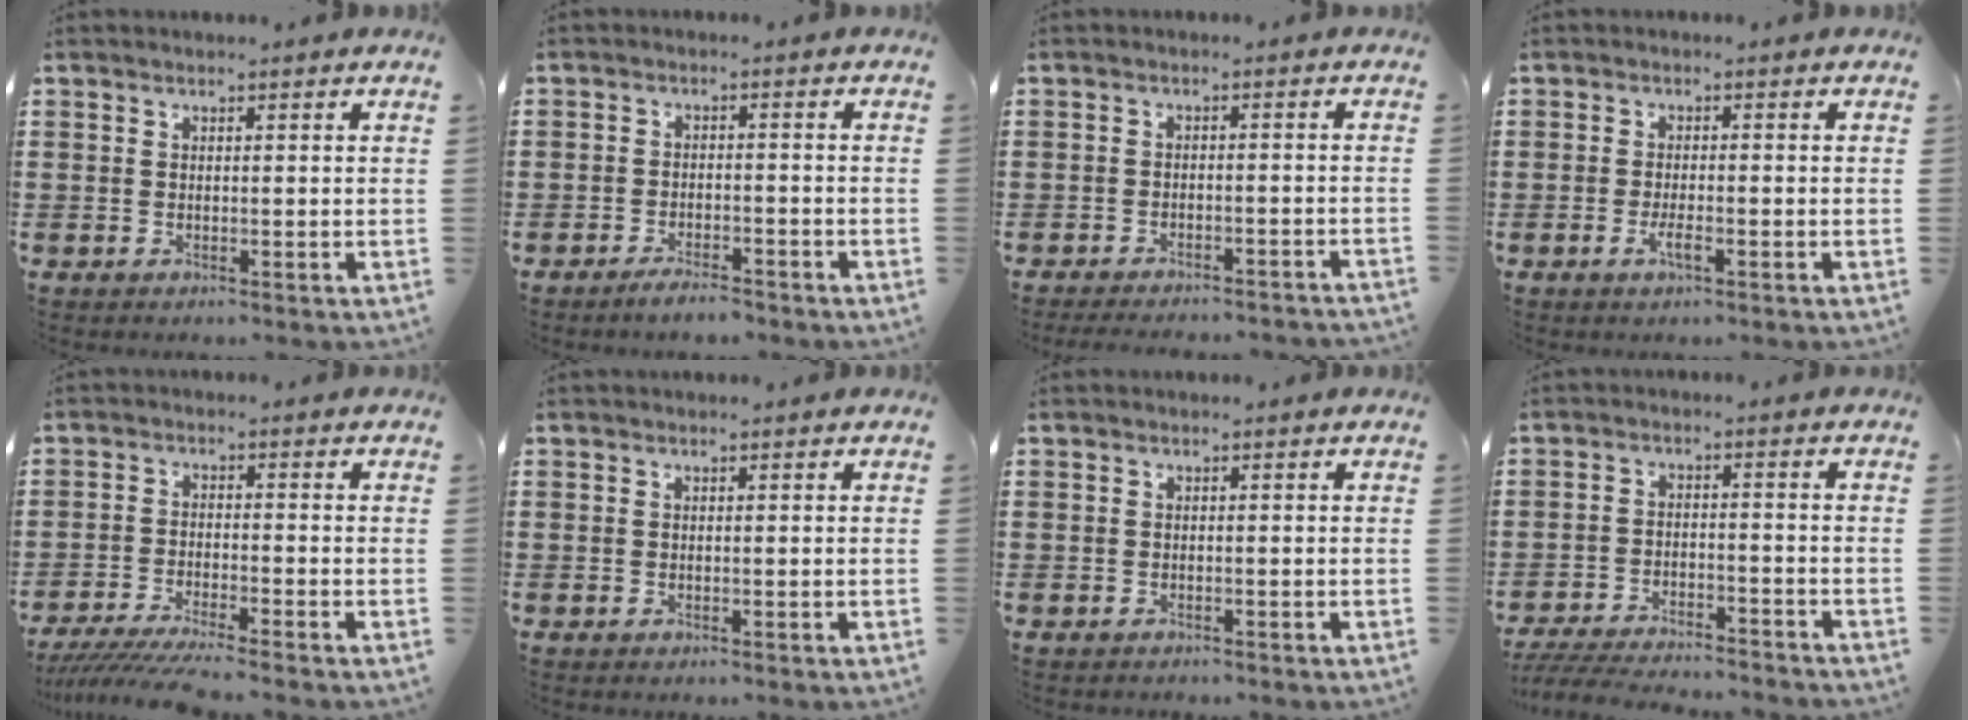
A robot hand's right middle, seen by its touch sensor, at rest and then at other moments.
{"total": 2.8, "force": [-2.7, 0.5, 0.5], "torque": [-0.012, 0.002, -0.054]}
{"total": 2.6, "force": [-2.5, -0.1, 0.5], "torque": [-0.009, 0.002, -0.051]}
{"total": 2.4, "force": [-1.0, 0.5, 2.1], "torque": [-0.043, -0.002, -0.021]}
{"total": 4.9, "force": [-4.5, -0.1, 1.9], "torque": [-0.045, -0.018, -0.089]}
{"total": 0.0}
{"total": 0.6, "force": [-0.5, 0.3, -0.1], "torque": [0.003, 0.004, -0.012]}
{"total": 5.4, "force": [-5.2, 0.3, 1.4], "torque": [-0.033, -0.003, -0.105]}